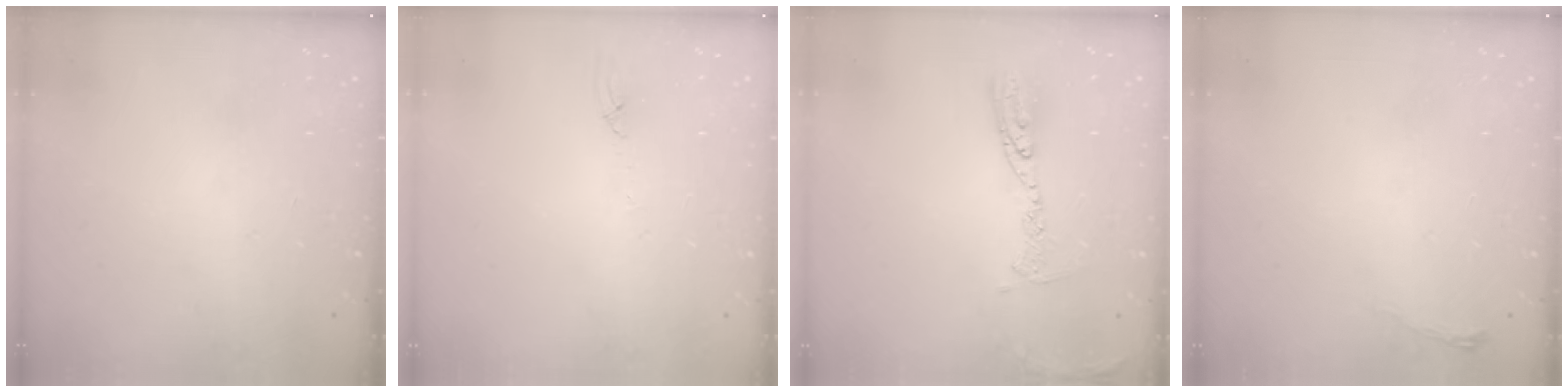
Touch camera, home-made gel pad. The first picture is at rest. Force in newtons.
{"total": 3.5, "press": 3.5, "slide": 0.4}
{"total": 9.5, "press": 9.4, "slide": 0.9}
{"total": 3.1, "press": 3.0, "slide": 0.9}